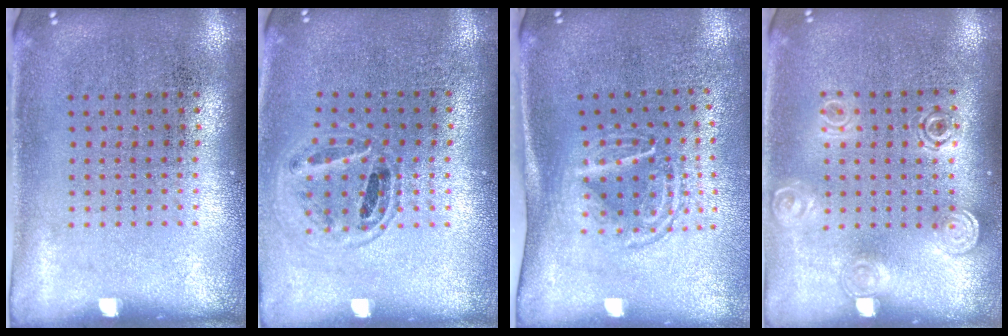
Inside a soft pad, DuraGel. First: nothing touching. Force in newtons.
{"total": 0.9, "press": 0.9, "slide": 0.1}
{"total": 1.7, "press": 1.1, "slide": 1.2}
{"total": 1.4, "press": 1.2, "slide": 0.7}